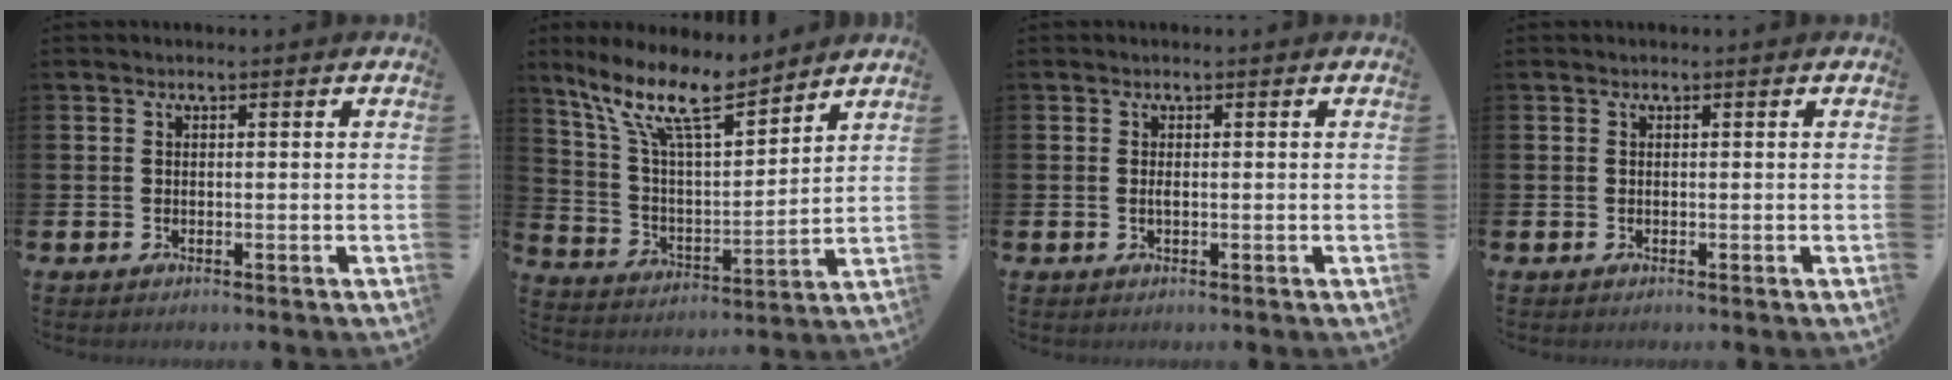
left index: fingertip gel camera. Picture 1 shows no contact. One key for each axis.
{"total": 12.8, "fx": 10.1, "fy": 3.2, "fz": 7.1, "tx": -0.166, "ty": -0.045, "tz": 0.178}
{"total": 0.6, "fx": 0.0, "fy": 0.1, "fz": 0.6, "tx": -0.015, "ty": 0.000, "tz": 0.001}
{"total": 0.0}